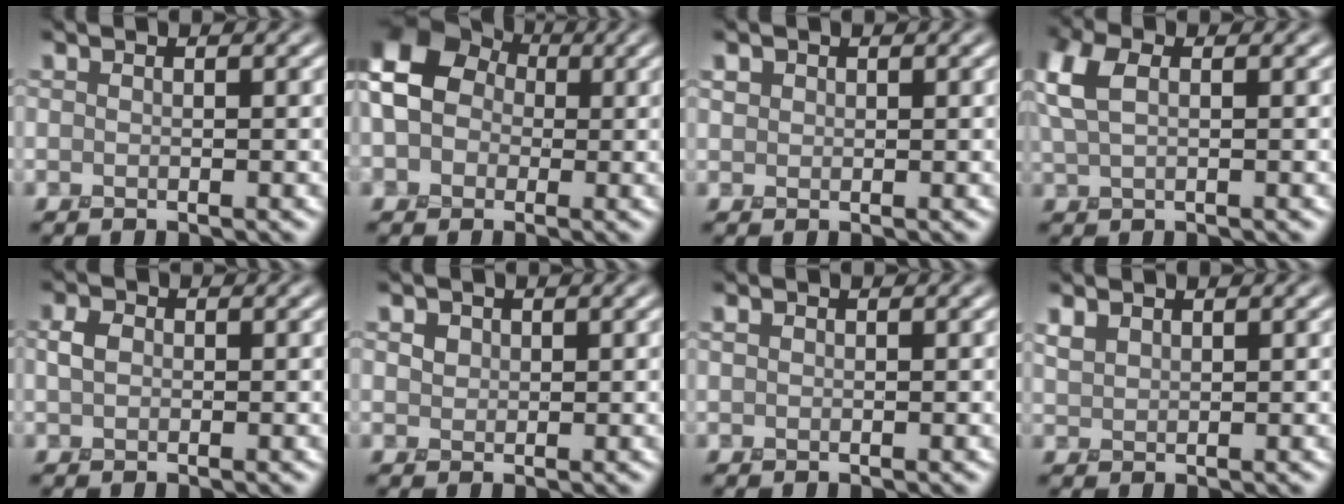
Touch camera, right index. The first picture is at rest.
{"total": 10.6, "force": [1.1, 8.9, 5.5], "torque": [-0.103, 0.024, -0.025]}
{"total": 0.9, "force": [0.5, 0.7, 0.2], "torque": [-0.005, 0.003, 0.009]}
{"total": 4.2, "force": [1.3, 2.3, 3.4], "torque": [-0.083, 0.009, 0.024]}
{"total": 1.5, "force": [0.2, 1.1, 1.0], "torque": [-0.021, 0.005, 0.000]}
{"total": 1.1, "force": [0.6, 0.9, 0.4], "torque": [-0.007, -0.002, 0.009]}
{"total": 0.5, "force": [0.3, 0.3, 0.3], "torque": [-0.006, 0.001, 0.007]}
{"total": 1.4, "force": [1.1, 0.6, 0.6], "torque": [-0.019, 0.002, 0.026]}